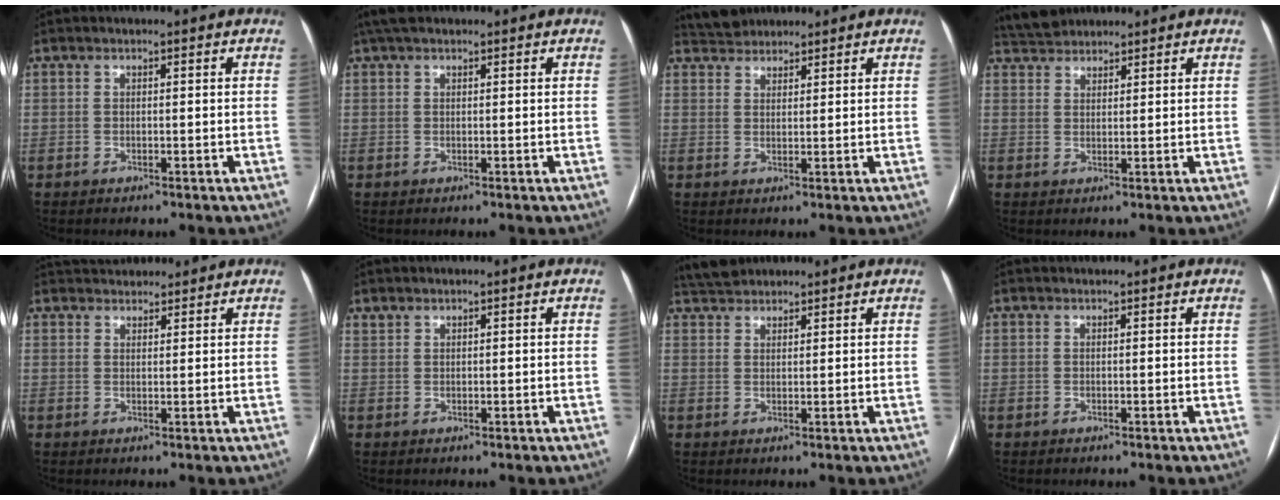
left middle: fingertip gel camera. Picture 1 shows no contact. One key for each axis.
{"total": 3.7, "fx": 2.8, "fy": 1.3, "fz": 1.9, "tx": -0.039, "ty": 0.031, "tz": 0.053}
{"total": 3.8, "fx": 3.5, "fy": 1.3, "fz": 0.1, "tx": -0.007, "ty": 0.025, "tz": 0.065}
{"total": 4.3, "fx": 4.1, "fy": 1.2, "fz": 0.3, "tx": -0.015, "ty": 0.027, "tz": 0.080}
{"total": 5.6, "fx": 5.2, "fy": 1.8, "fz": 1.0, "tx": -0.010, "ty": 0.030, "tz": 0.080}
{"total": 0.6, "fx": 0.6, "fy": 0.1, "fz": 0.0, "tx": -0.005, "ty": 0.003, "tz": 0.016}
{"total": 4.2, "fx": 4.0, "fy": 1.2, "fz": 0.6, "tx": -0.020, "ty": 0.026, "tz": 0.077}
{"total": 0.0}